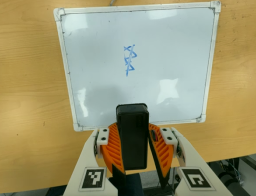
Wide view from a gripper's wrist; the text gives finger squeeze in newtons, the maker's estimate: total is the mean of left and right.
{"total": 9.7, "left": 9.5, "right": 10.0}